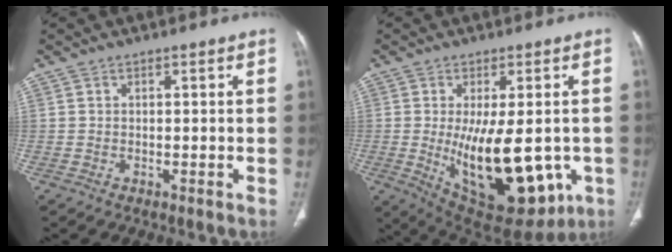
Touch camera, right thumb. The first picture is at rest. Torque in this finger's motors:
{"motor_torque": [2.15, 2.79, 1.91, -0.44, 0.52]}